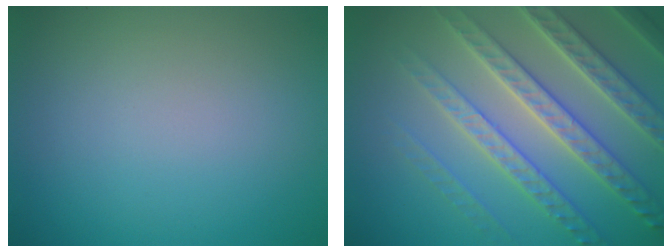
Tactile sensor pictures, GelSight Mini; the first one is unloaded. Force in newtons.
{"total": 7.0, "press": 6.8, "slide": 1.7}